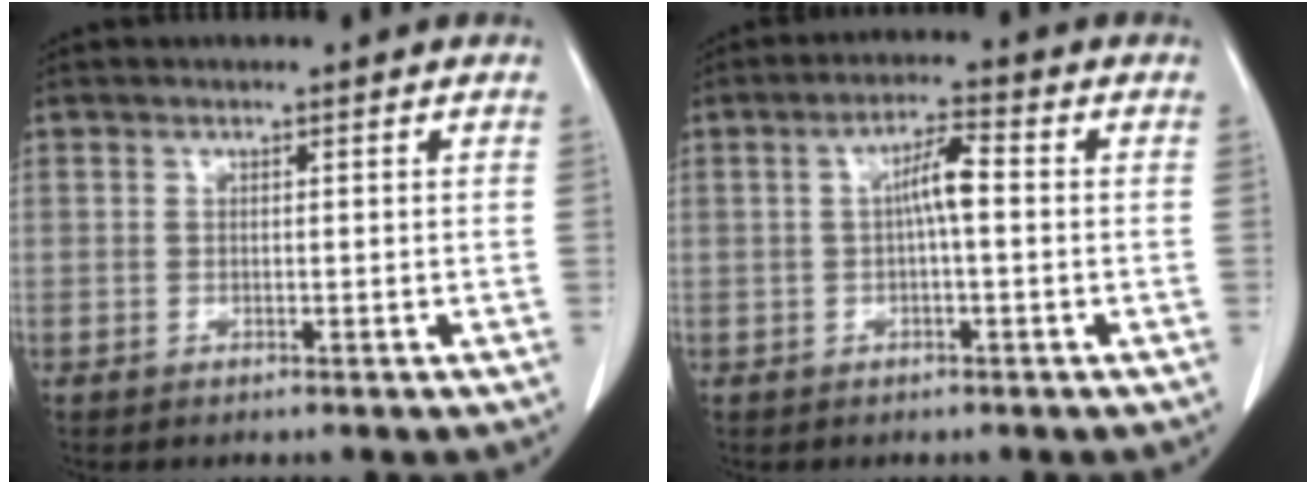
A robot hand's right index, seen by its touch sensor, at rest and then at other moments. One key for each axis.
{"total": 4.9, "fx": 0.2, "fy": 0.7, "fz": 4.9, "tx": -0.088, "ty": 0.014, "tz": 0.002}